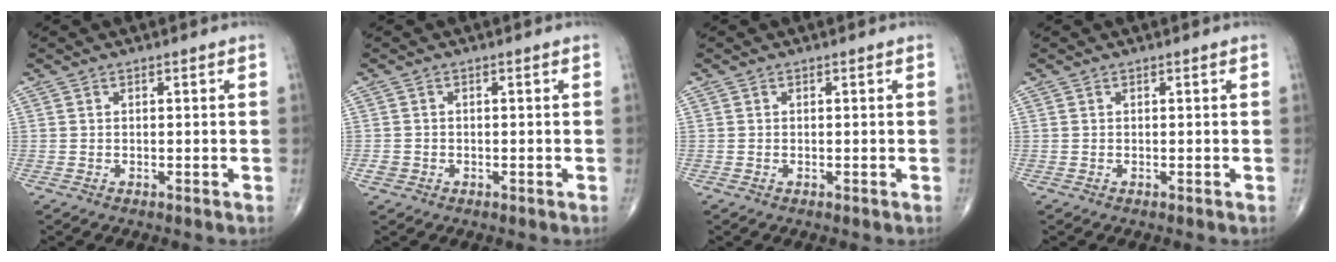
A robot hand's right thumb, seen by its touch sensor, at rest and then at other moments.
{"total": 1.5, "force": [-0.6, 1.3, 0.4], "torque": [-0.006, 0.003, -0.011]}
{"total": 0.0}
{"total": 0.0}